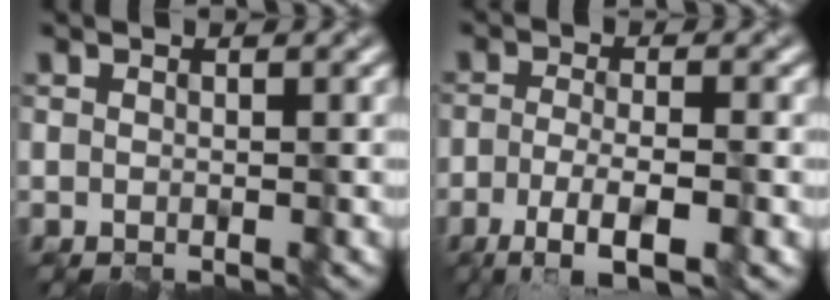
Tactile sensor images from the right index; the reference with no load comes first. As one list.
[{"total": 5.7, "force": [-2.6, 1.9, 4.8], "torque": [-0.098, -0.005, -0.049]}]